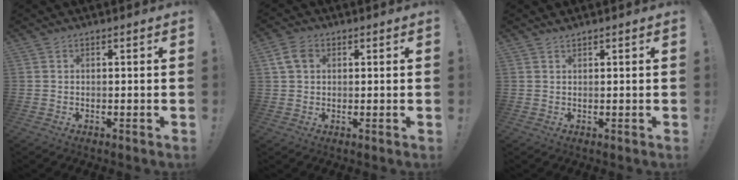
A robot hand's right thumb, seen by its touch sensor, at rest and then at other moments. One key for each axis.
{"total": 5.8, "fx": 1.8, "fy": 4.1, "fz": 3.6, "tx": -0.074, "ty": 0.008, "tz": 0.036}
{"total": 0.9, "fx": 0.9, "fy": -0.1, "fz": 0.2, "tx": 0.005, "ty": -0.003, "tz": 0.014}